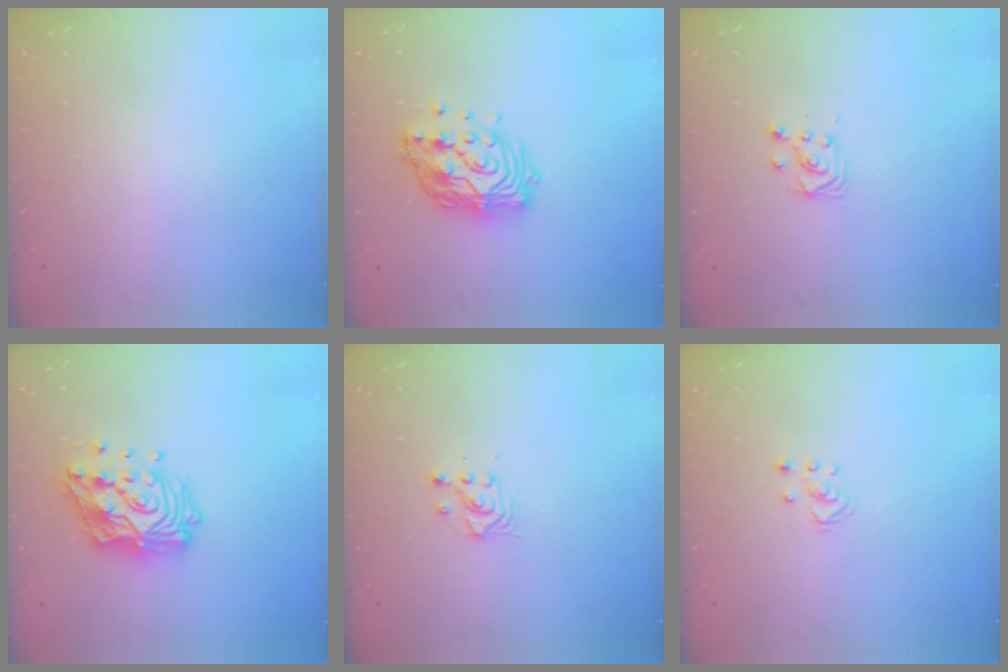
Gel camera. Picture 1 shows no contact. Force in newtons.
{"total": 14.9, "press": 14.9, "slide": 1.3}
{"total": 3.8, "press": 3.7, "slide": 0.4}
{"total": 17.5, "press": 17.3, "slide": 2.1}
{"total": 3.6, "press": 3.6, "slide": 0.3}
{"total": 2.5, "press": 2.5, "slide": 0.2}